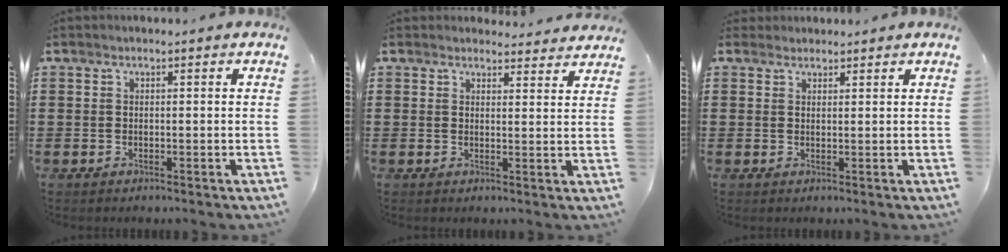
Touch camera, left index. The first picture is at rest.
{"total": 2.8, "force": [2.7, 0.5, 0.3], "torque": [-0.005, -0.010, 0.049]}
{"total": 1.6, "force": [1.5, 0.6, 0.0], "torque": [-0.004, 0.003, 0.030]}